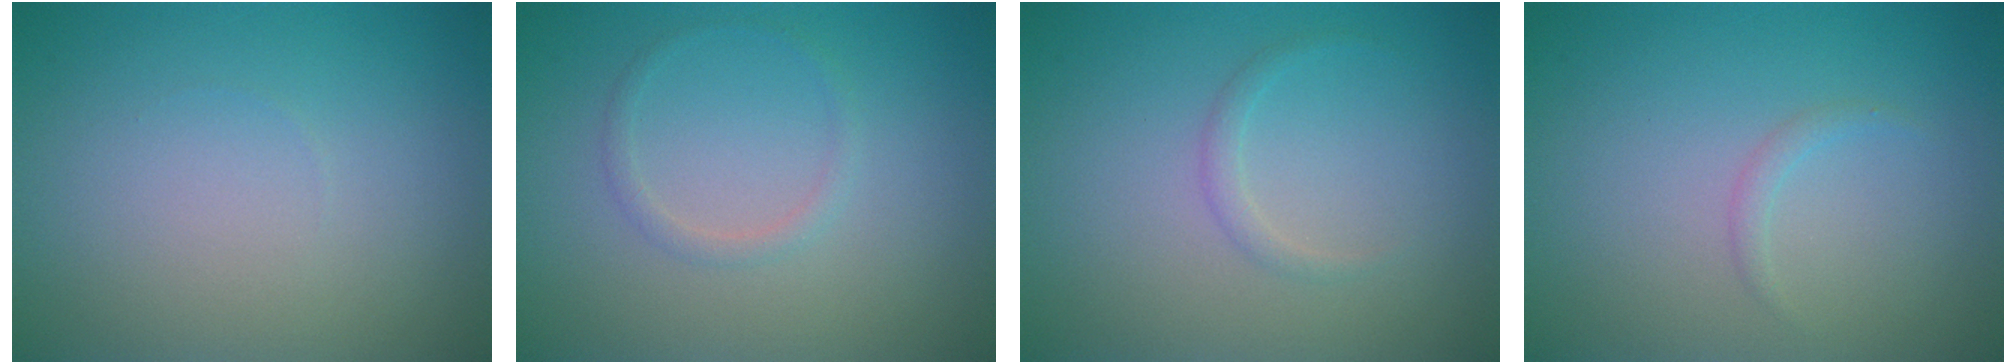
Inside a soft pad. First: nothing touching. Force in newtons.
{"total": 1.0, "press": 1.0, "slide": 0.1}
{"total": 0.9, "press": 0.9, "slide": 0.1}
{"total": 0.7, "press": 0.7, "slide": 0.0}